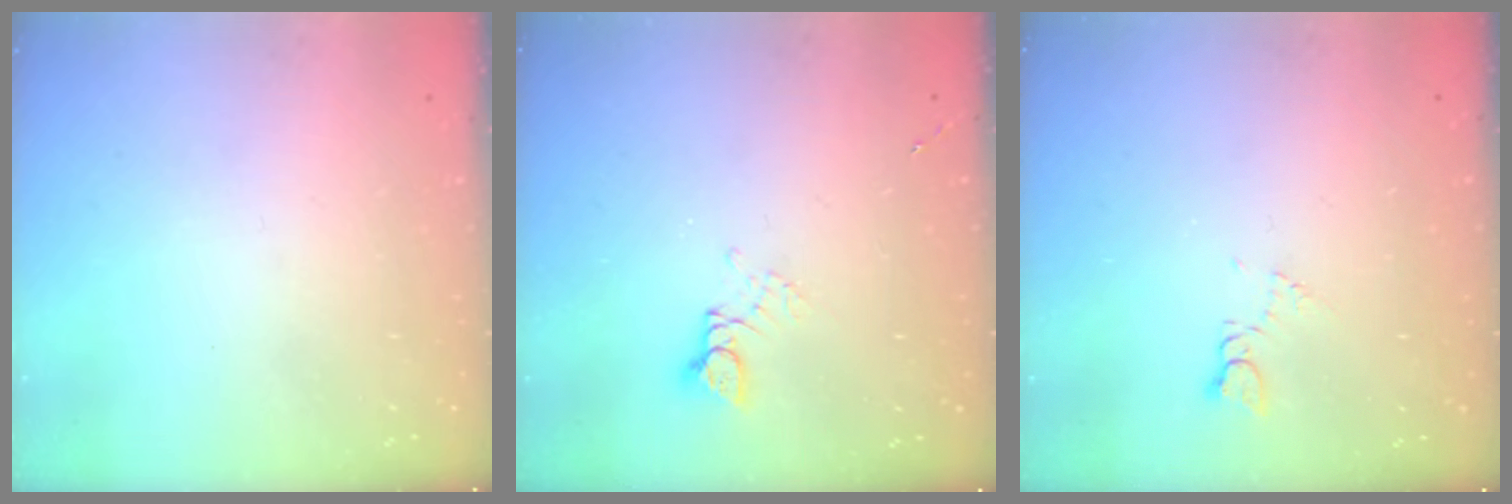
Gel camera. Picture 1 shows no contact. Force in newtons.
{"total": 2.6, "press": 2.6, "slide": 0.1}
{"total": 2.6, "press": 2.6, "slide": 0.4}